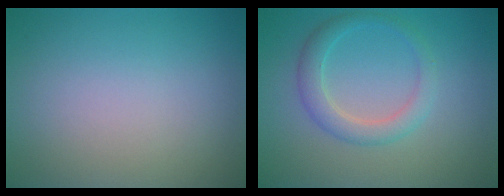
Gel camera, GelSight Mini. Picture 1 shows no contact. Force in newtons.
{"total": 2.7, "press": 2.7, "slide": 0.1}